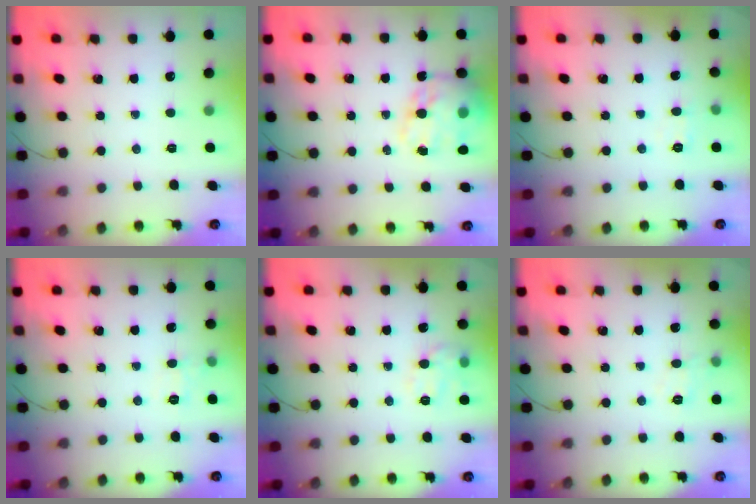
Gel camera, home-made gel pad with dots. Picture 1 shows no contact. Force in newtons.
{"total": 17.9, "press": 17.3, "slide": 4.5}
{"total": 3.6, "press": 3.3, "slide": 1.5}
{"total": 5.2, "press": 4.9, "slide": 1.6}
{"total": 9.3, "press": 9.3, "slide": 0.1}
{"total": 4.7, "press": 4.4, "slide": 1.6}